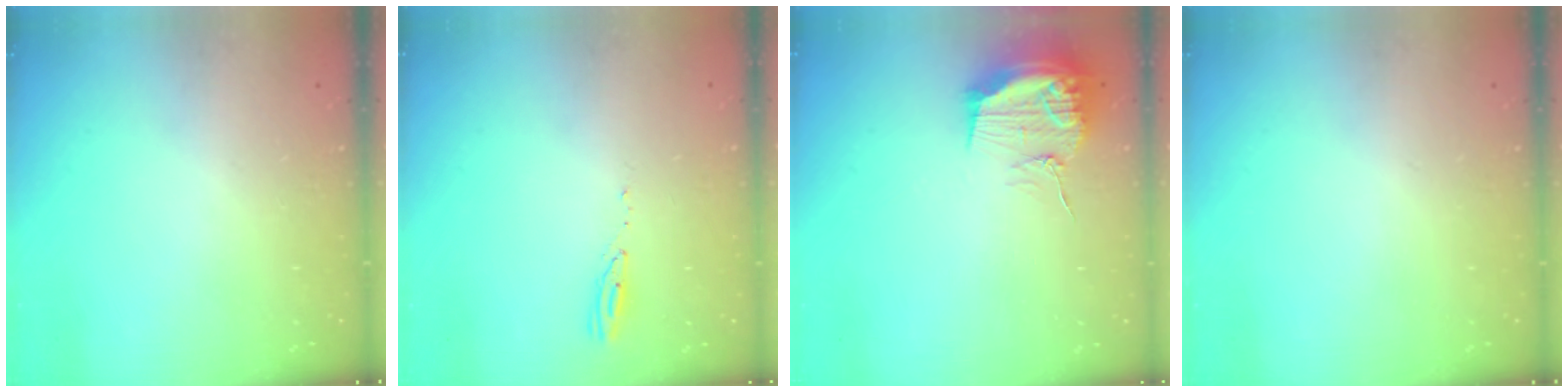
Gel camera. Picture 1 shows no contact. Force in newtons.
{"total": 3.0, "press": 2.9, "slide": 0.3}
{"total": 16.1, "press": 16.1, "slide": 0.2}
{"total": 0.0}